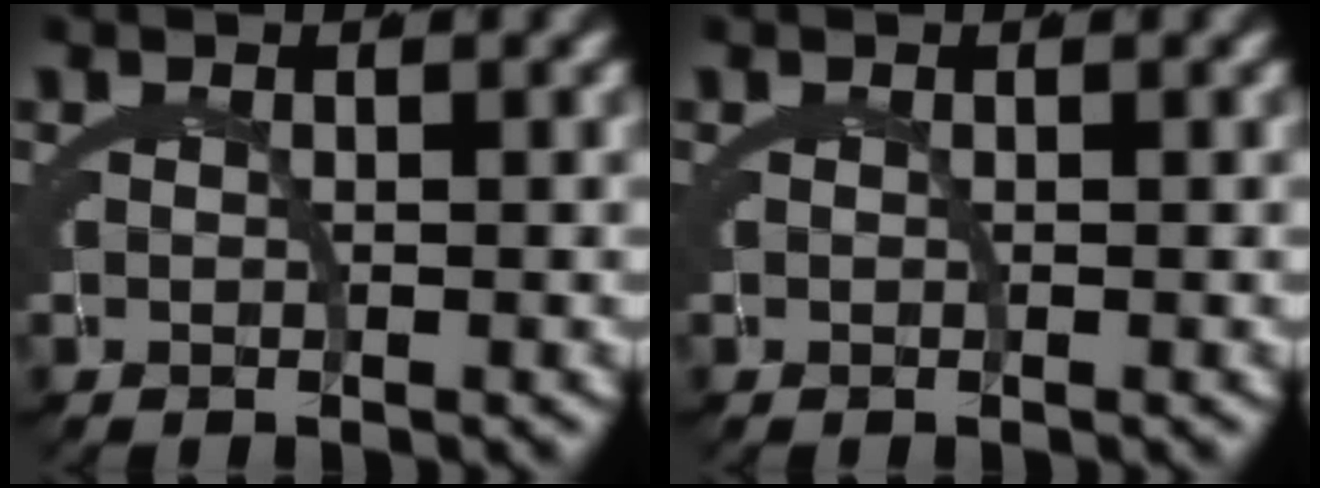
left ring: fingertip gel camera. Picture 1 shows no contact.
{"total": 0.0}